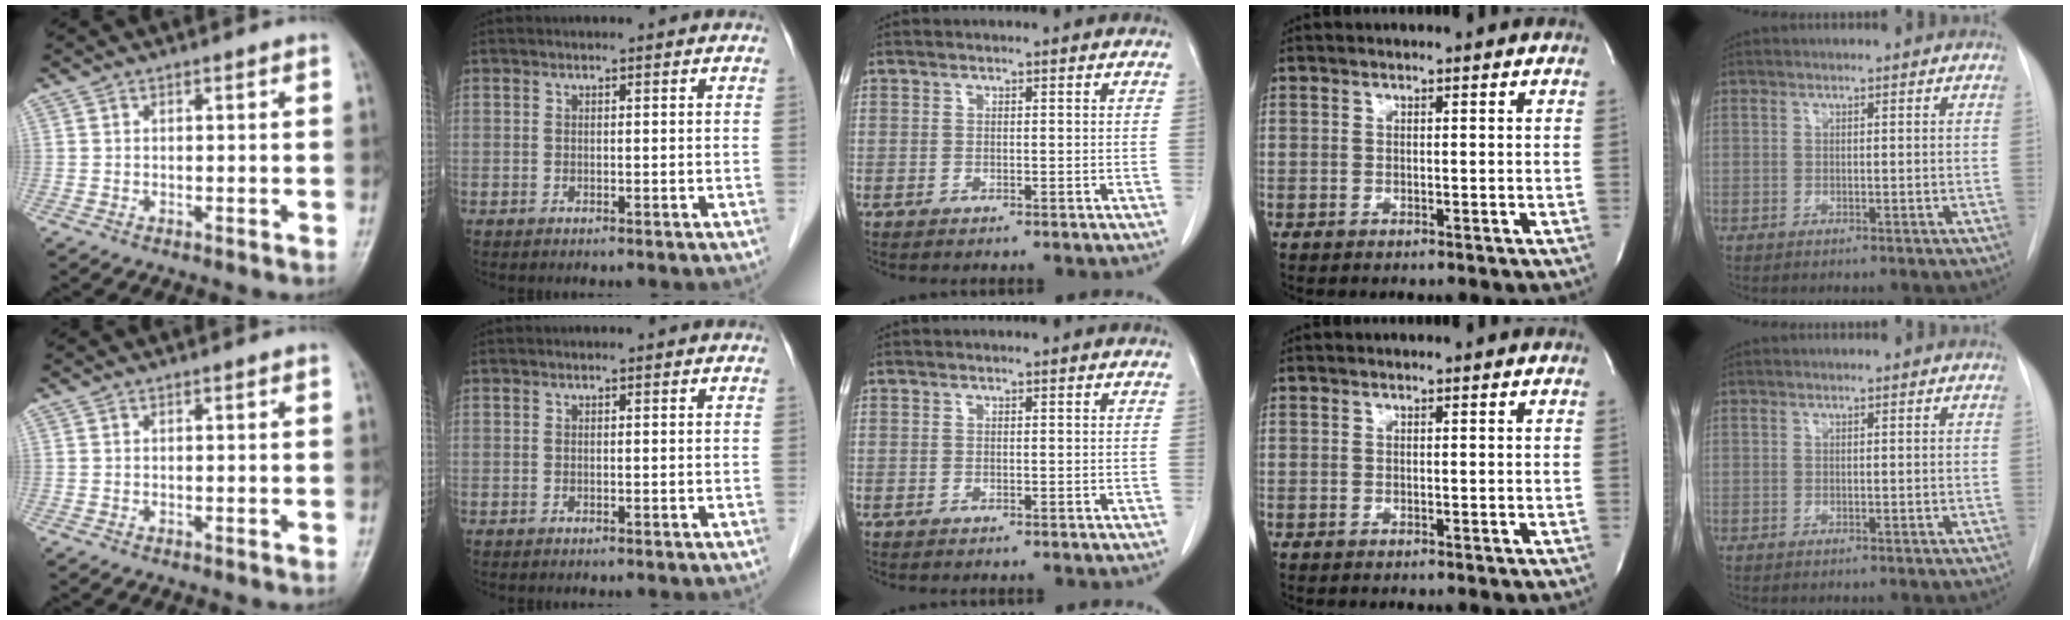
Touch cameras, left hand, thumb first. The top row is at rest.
{}